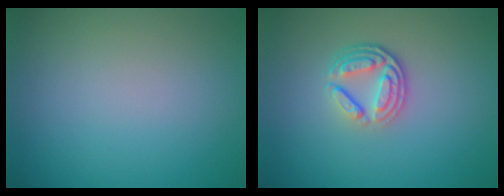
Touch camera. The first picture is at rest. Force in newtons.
{"total": 3.8, "press": 2.8, "slide": 2.6}